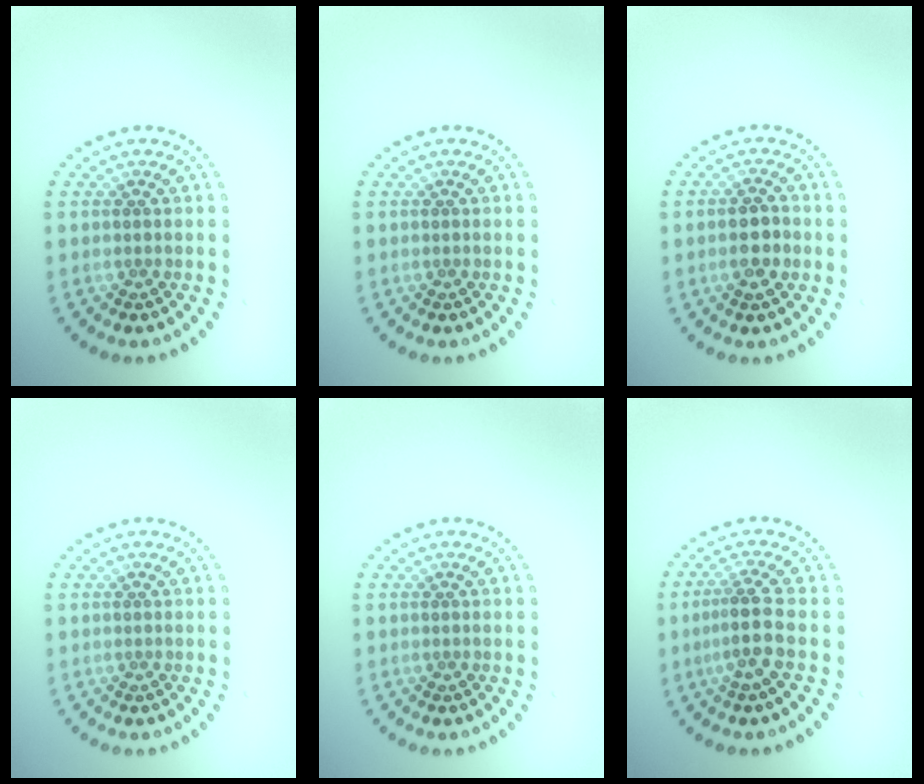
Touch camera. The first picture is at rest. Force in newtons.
{"total": 0.0}
{"total": 2.4, "press": 2.4, "slide": 0.4}
{"total": 0.0}
{"total": 0.0}
{"total": 2.9, "press": 2.0, "slide": 2.0}